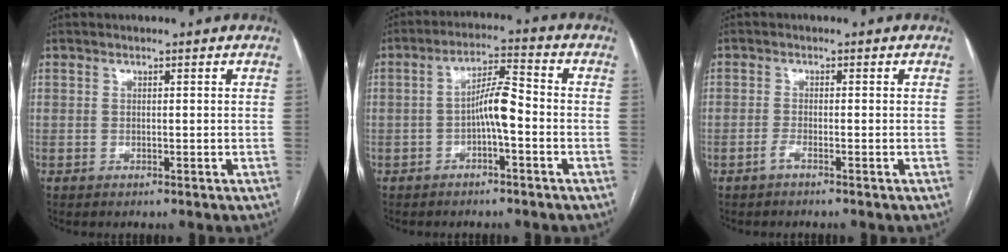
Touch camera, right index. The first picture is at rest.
{"total": 5.7, "force": [-1.5, 0.9, 5.4], "torque": [-0.098, 0.018, -0.026]}
{"total": 1.1, "force": [-0.9, -0.2, 0.7], "torque": [-0.013, 0.001, -0.018]}